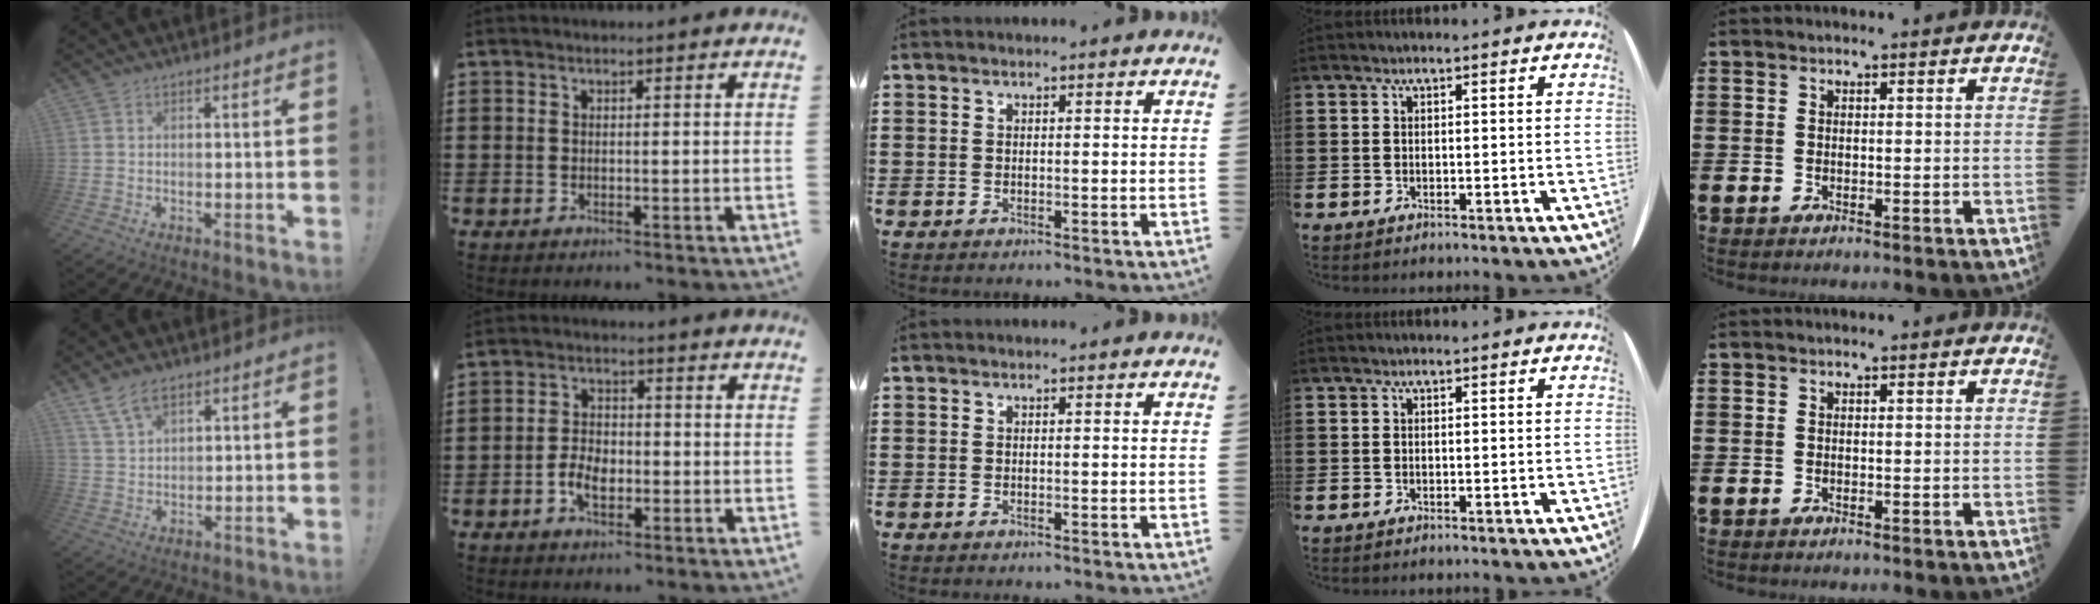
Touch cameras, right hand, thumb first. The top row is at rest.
{"thumb": {"total": 7.3, "force": [4.8, 3.7, 4.1], "torque": [-0.077, -0.014, 0.094]}, "index": {"total": 4.2, "force": [-1.7, 2.3, 3.0], "torque": [-0.063, -0.001, -0.033]}}